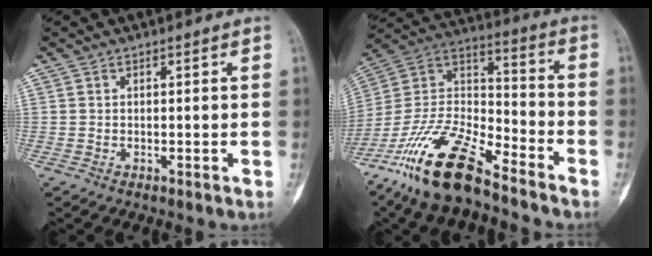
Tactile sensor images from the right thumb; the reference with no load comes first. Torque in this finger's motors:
{"motor_torque": [0.65, 0.57, 1.63, -1.16, 0.61]}